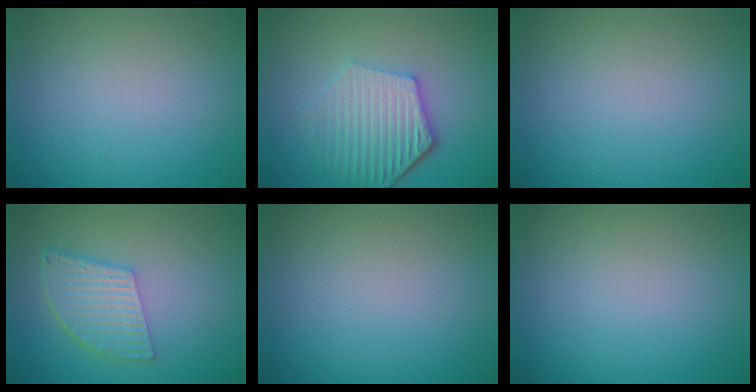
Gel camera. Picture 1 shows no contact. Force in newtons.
{"total": 5.7, "press": 4.3, "slide": 3.8}
{"total": 0.0}
{"total": 5.2, "press": 3.9, "slide": 3.5}
{"total": 0.0}
{"total": 0.0}